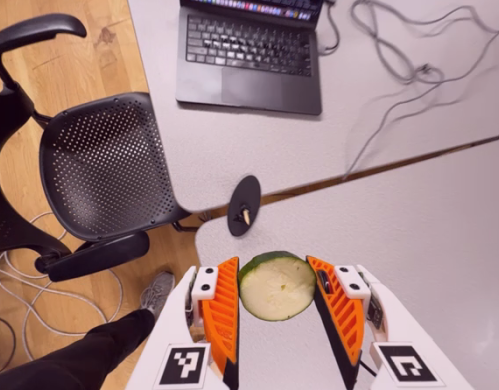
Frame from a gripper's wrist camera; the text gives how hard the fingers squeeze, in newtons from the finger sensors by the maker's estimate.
{"total": 8.1, "left": 7.6, "right": 8.6}